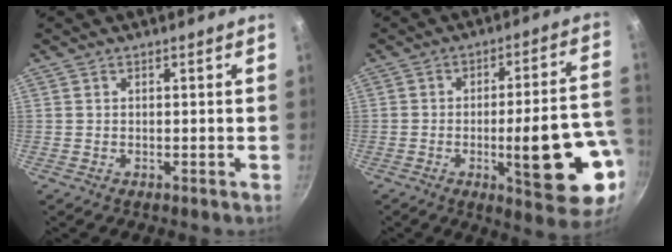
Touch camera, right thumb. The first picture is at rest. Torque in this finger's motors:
{"motor_torque": [2.35, 2.19, 1.96, -0.51, 0.41]}